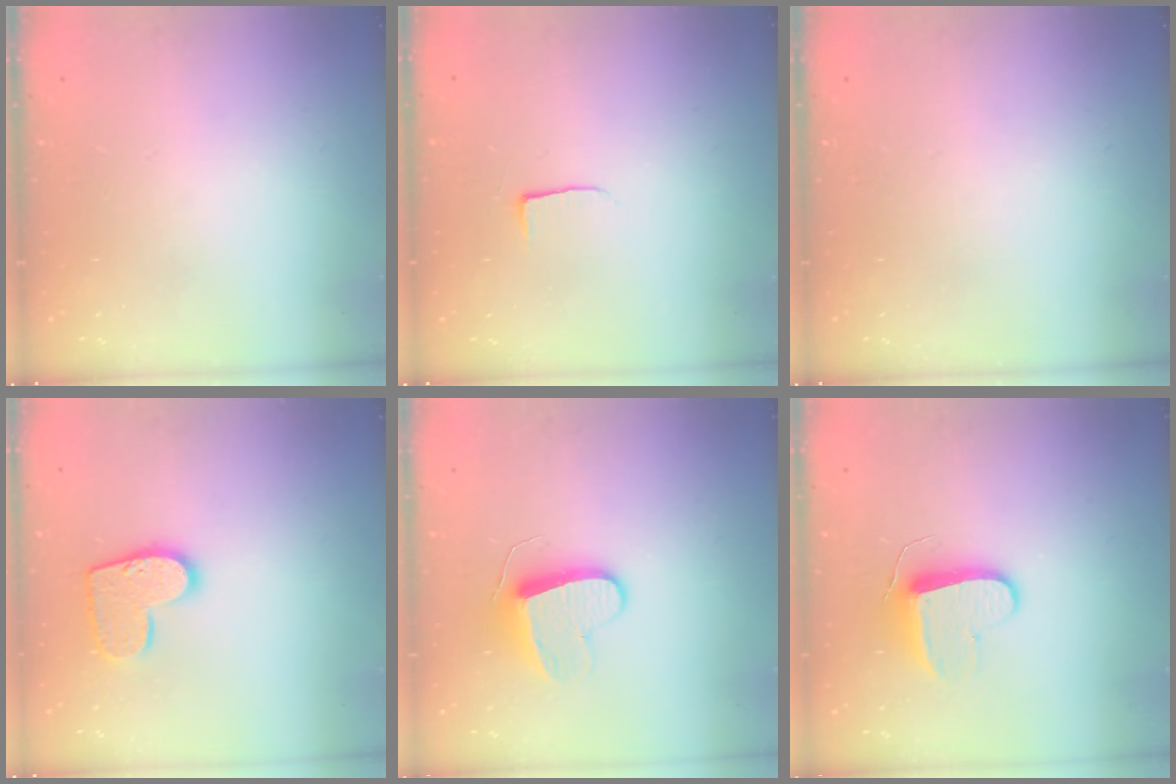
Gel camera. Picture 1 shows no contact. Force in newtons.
{"total": 3.9, "press": 3.9, "slide": 0.5}
{"total": 0.0}
{"total": 12.0, "press": 11.9, "slide": 0.7}
{"total": 9.2, "press": 9.2, "slide": 0.5}
{"total": 9.9, "press": 9.9, "slide": 0.3}